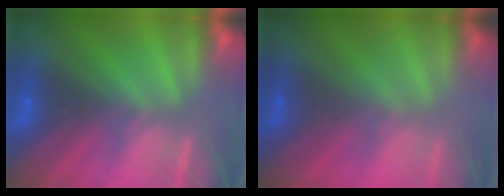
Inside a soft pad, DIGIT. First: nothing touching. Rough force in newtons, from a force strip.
{"total": 1.7}